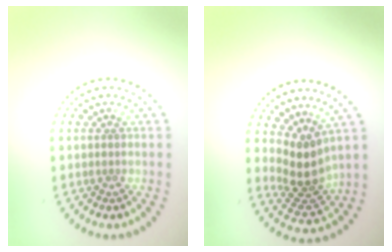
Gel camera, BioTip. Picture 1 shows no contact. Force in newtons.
{"total": 3.9, "press": 3.1, "slide": 2.4}